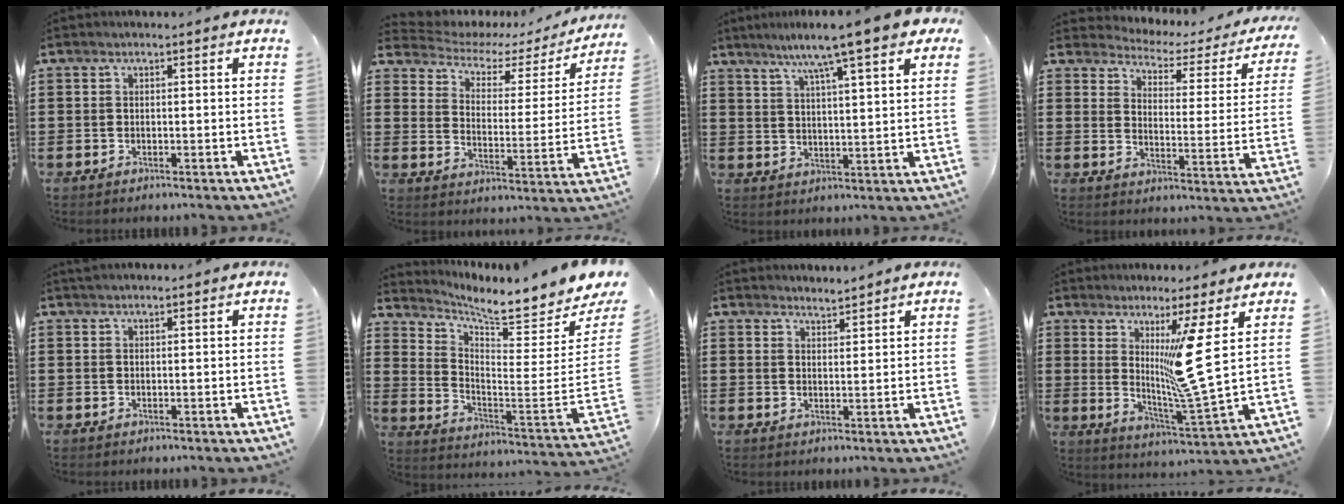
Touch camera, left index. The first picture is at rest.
{"total": 3.5, "force": [2.4, 1.9, 1.6], "torque": [-0.050, -0.015, 0.032]}
{"total": 9.6, "force": [7.4, 0.6, 6.1], "torque": [-0.126, -0.023, 0.120]}
{"total": 2.6, "force": [2.3, 0.6, 0.9], "torque": [-0.038, -0.023, 0.030]}
{"total": 0.7, "force": [0.6, 0.2, 0.2], "torque": [-0.004, 0.001, 0.012]}
{"total": 6.1, "force": [5.6, -0.4, 2.5], "torque": [-0.066, -0.066, 0.085]}
{"total": 2.9, "force": [2.9, 0.0, -0.2], "torque": [-0.004, -0.008, 0.057]}
{"total": 10.4, "force": [3.9, -0.4, 9.6], "torque": [-0.155, -0.040, 0.059]}